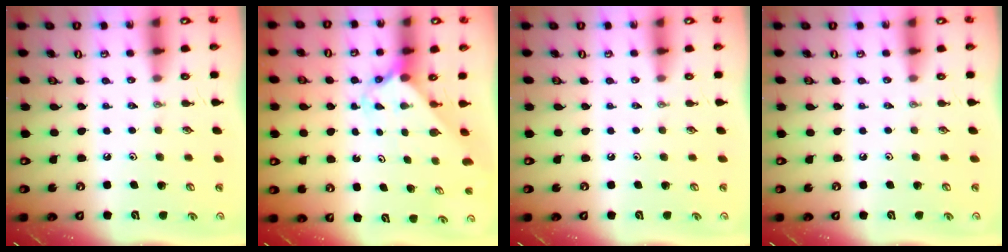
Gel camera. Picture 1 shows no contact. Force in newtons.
{"total": 2.3, "press": 2.3, "slide": 0.2}
{"total": 0.0}
{"total": 0.0}